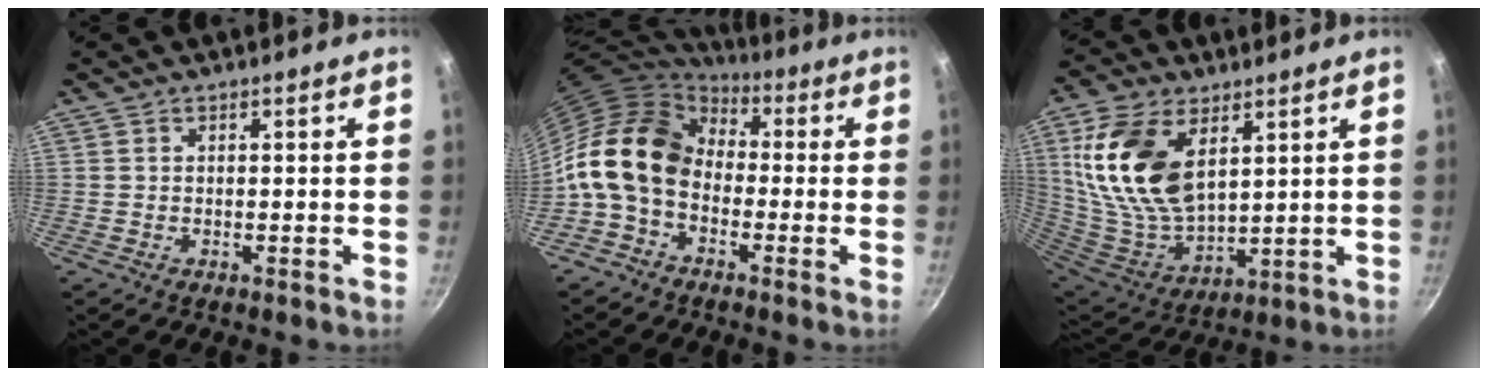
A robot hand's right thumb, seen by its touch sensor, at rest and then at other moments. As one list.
[{"total": 15.5, "force": [-0.6, 12.1, 9.8], "torque": [-0.148, 0.042, -0.030]}, {"total": 19.5, "force": [7.0, 11.3, 14.3], "torque": [-0.272, -0.038, 0.147]}]